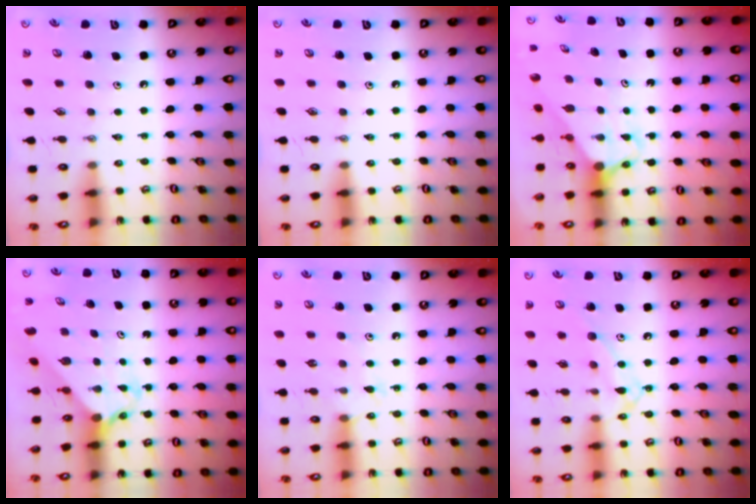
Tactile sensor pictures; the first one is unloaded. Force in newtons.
{"total": 0.0}
{"total": 2.6, "press": 2.6, "slide": 0.1}
{"total": 2.1, "press": 2.1, "slide": 0.1}
{"total": 4.4, "press": 4.4, "slide": 0.4}
{"total": 11.6, "press": 11.6, "slide": 0.7}